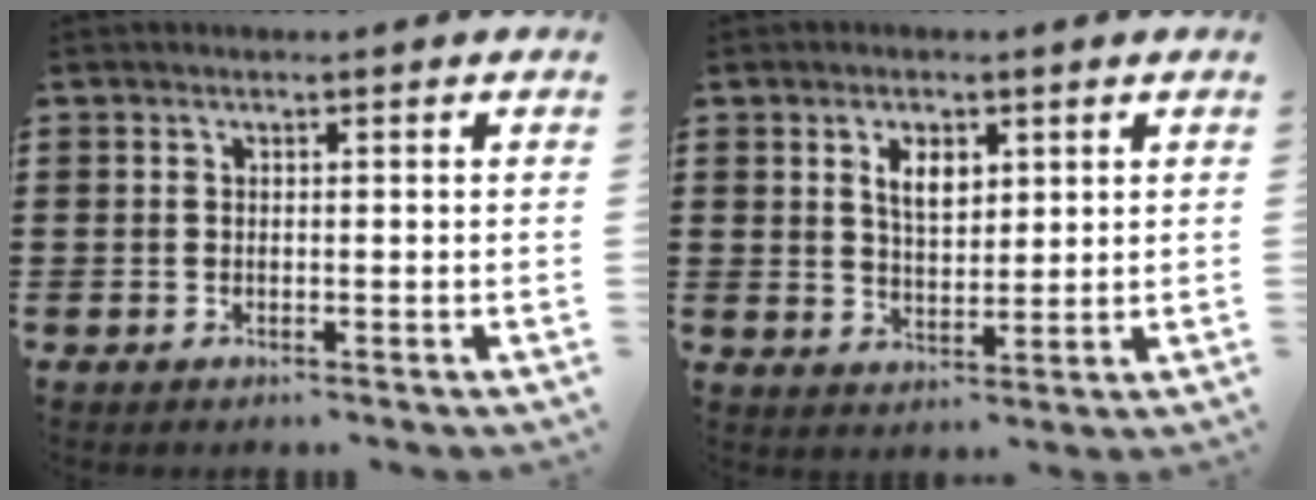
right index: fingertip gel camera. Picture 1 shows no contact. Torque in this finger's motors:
{"motor_torque": [0.19, -0.05, 0.47, 0.08]}